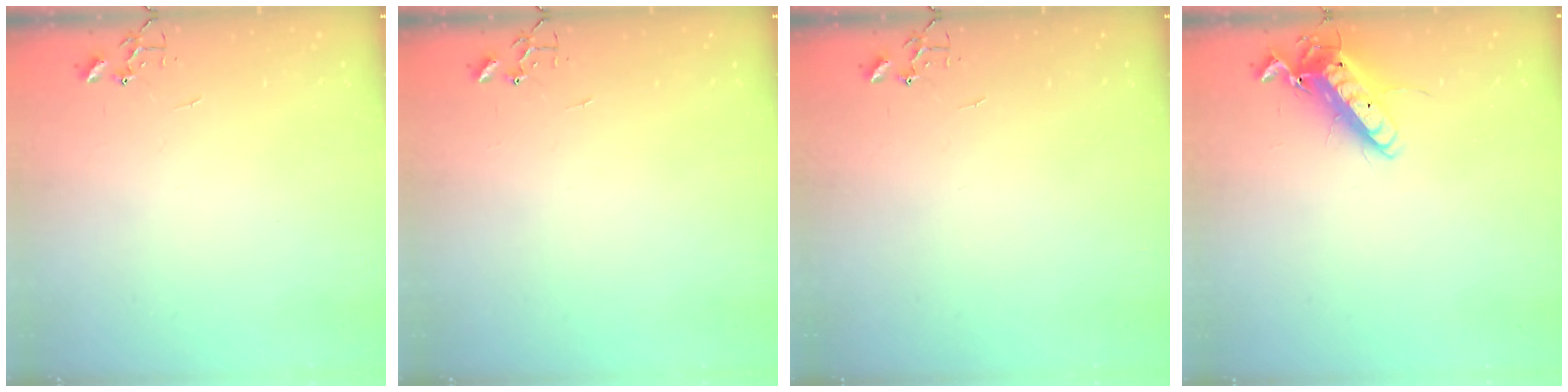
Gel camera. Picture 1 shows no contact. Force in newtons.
{"total": 0.0}
{"total": 0.0}
{"total": 13.6, "press": 13.4, "slide": 2.0}